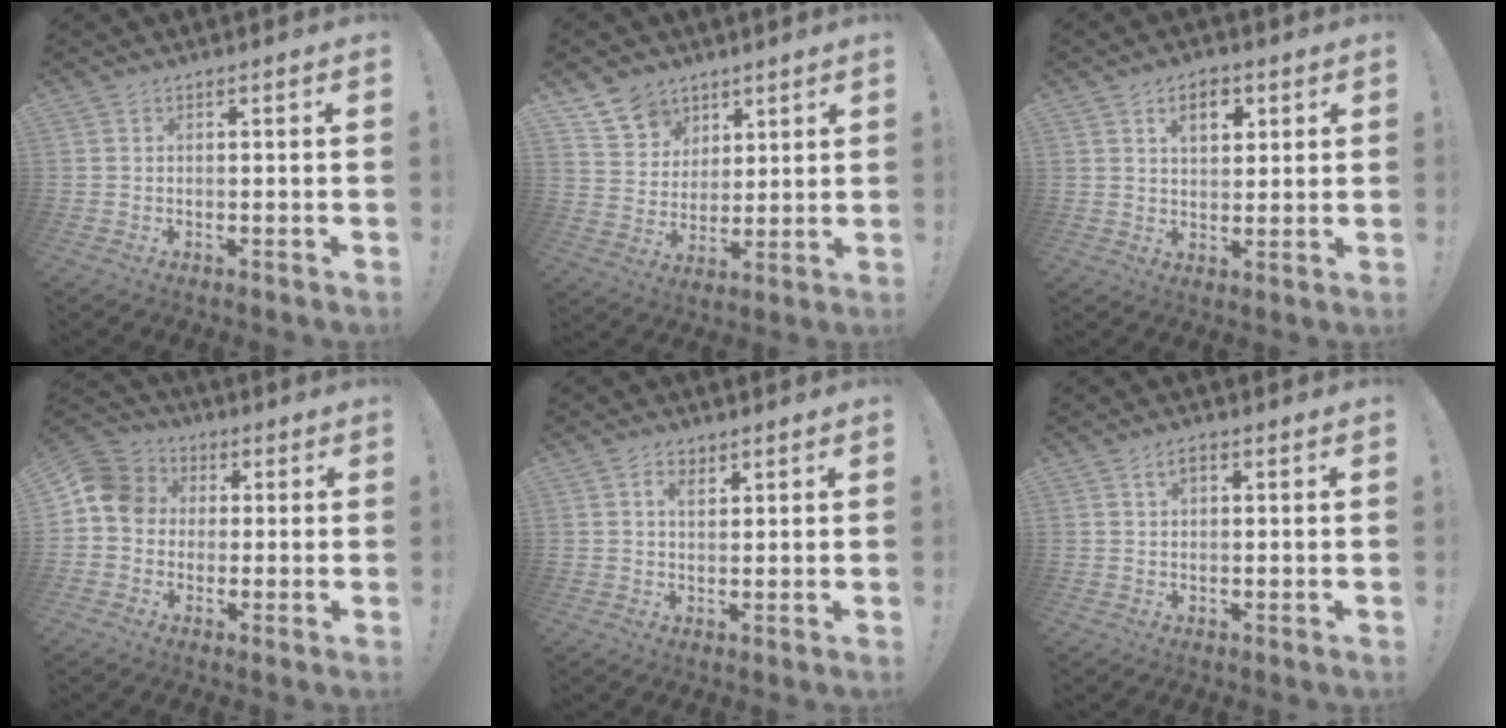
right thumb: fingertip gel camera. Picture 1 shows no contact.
{"total": 10.7, "force": [7.1, 7.8, 2.2], "torque": [-0.043, -0.049, 0.143]}
{"total": 7.2, "force": [3.3, 4.4, 4.6], "torque": [-0.061, -0.003, 0.055]}
{"total": 9.8, "force": [0.9, 8.7, 4.5], "torque": [-0.073, 0.018, 0.025]}
{"total": 3.0, "force": [1.6, 1.5, 1.9], "torque": [-0.018, -0.009, 0.025]}
{"total": 2.6, "force": [1.1, 1.2, 2.0], "torque": [-0.033, 0.003, 0.017]}